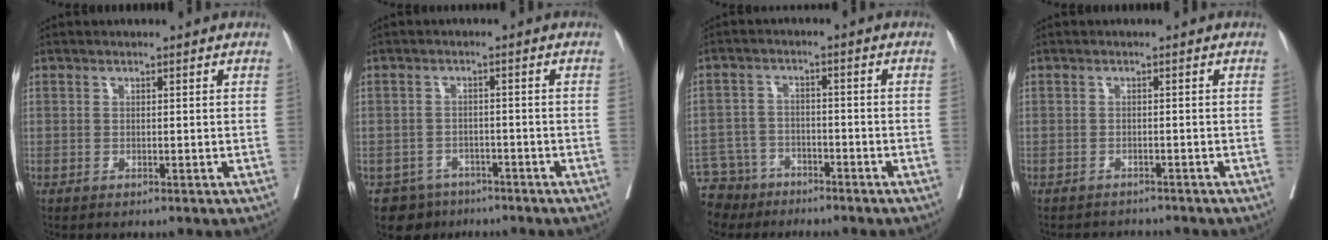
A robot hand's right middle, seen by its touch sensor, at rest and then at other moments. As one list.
[{"total": 4.3, "force": [-3.2, 3.0, -0.1], "torque": [0.011, 0.008, -0.047]}, {"total": 7.3, "force": [-6.4, 3.5, 0.1], "torque": [-0.007, -0.002, -0.113]}, {"total": 3.1, "force": [-3.1, 0.6, -0.1], "torque": [0.007, -0.005, -0.045]}]